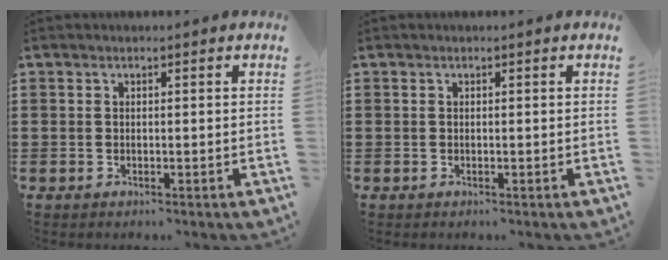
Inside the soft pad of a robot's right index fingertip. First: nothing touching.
{"total": 0.0}